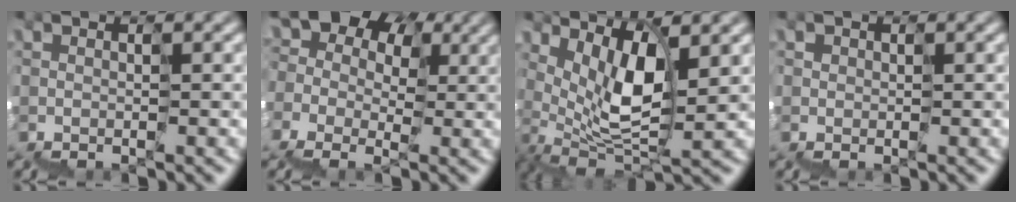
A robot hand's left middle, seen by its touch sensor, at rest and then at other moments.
{"total": 8.5, "force": [2.1, 6.9, 4.4], "torque": [-0.055, 0.036, 0.016]}
{"total": 4.4, "force": [2.7, 1.5, 3.2], "torque": [-0.073, 0.002, 0.054]}
{"total": 1.1, "force": [0.5, 1.0, 0.2], "torque": [-0.017, 0.007, 0.006]}